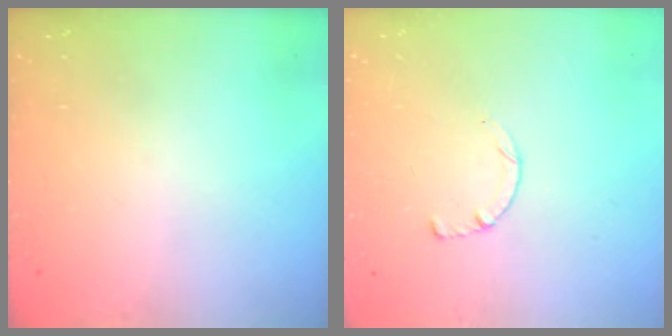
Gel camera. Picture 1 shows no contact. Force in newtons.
{"total": 2.6, "press": 2.5, "slide": 0.3}